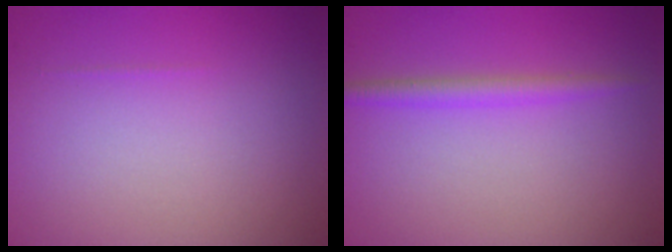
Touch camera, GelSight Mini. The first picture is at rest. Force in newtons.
{"total": 1.9, "press": 1.9, "slide": 0.0}